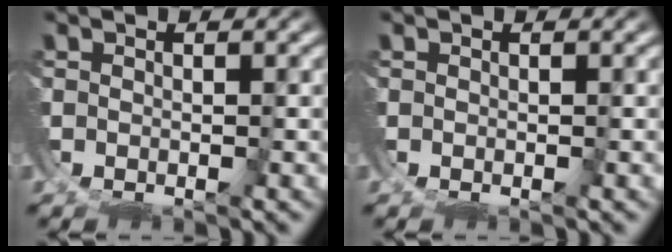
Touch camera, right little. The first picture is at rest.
{"total": 0.0}